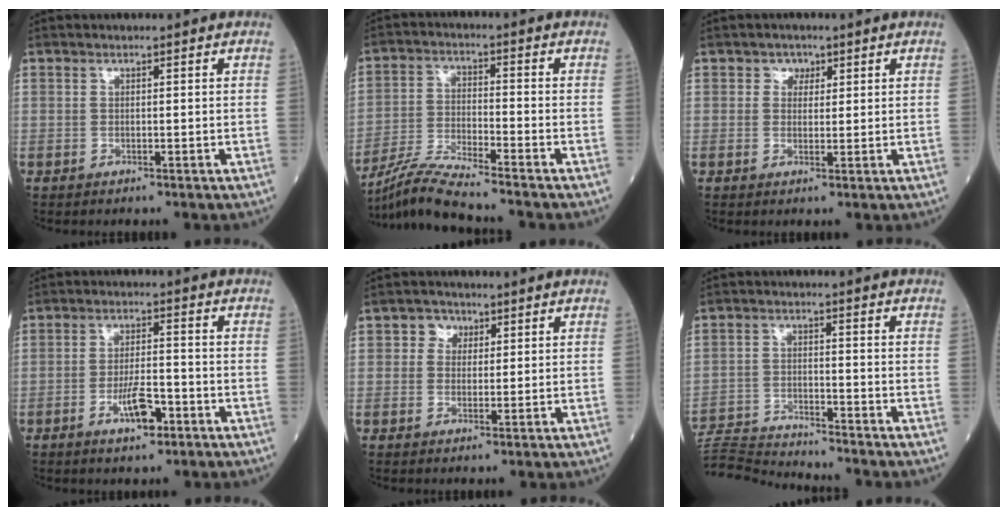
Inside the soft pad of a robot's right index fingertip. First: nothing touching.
{"total": 8.6, "force": [-8.0, -1.5, 3.0], "torque": [-0.065, -0.021, -0.153]}
{"total": 2.0, "force": [1.0, 1.7, 0.6], "torque": [0.000, 0.000, 0.010]}
{"total": 5.6, "force": [-2.8, 1.6, 4.7], "torque": [-0.087, 0.000, -0.047]}
{"total": 2.8, "force": [1.1, 2.4, 0.7], "torque": [-0.009, 0.005, 0.012]}
{"total": 8.6, "force": [-8.3, -1.9, 0.0], "torque": [-0.005, -0.004, -0.153]}